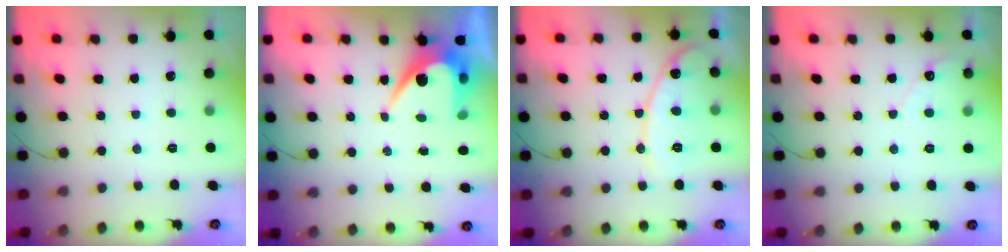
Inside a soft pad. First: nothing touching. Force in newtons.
{"total": 7.4, "press": 7.4, "slide": 0.1}
{"total": 12.1, "press": 12.0, "slide": 1.1}
{"total": 2.7, "press": 2.7, "slide": 0.2}